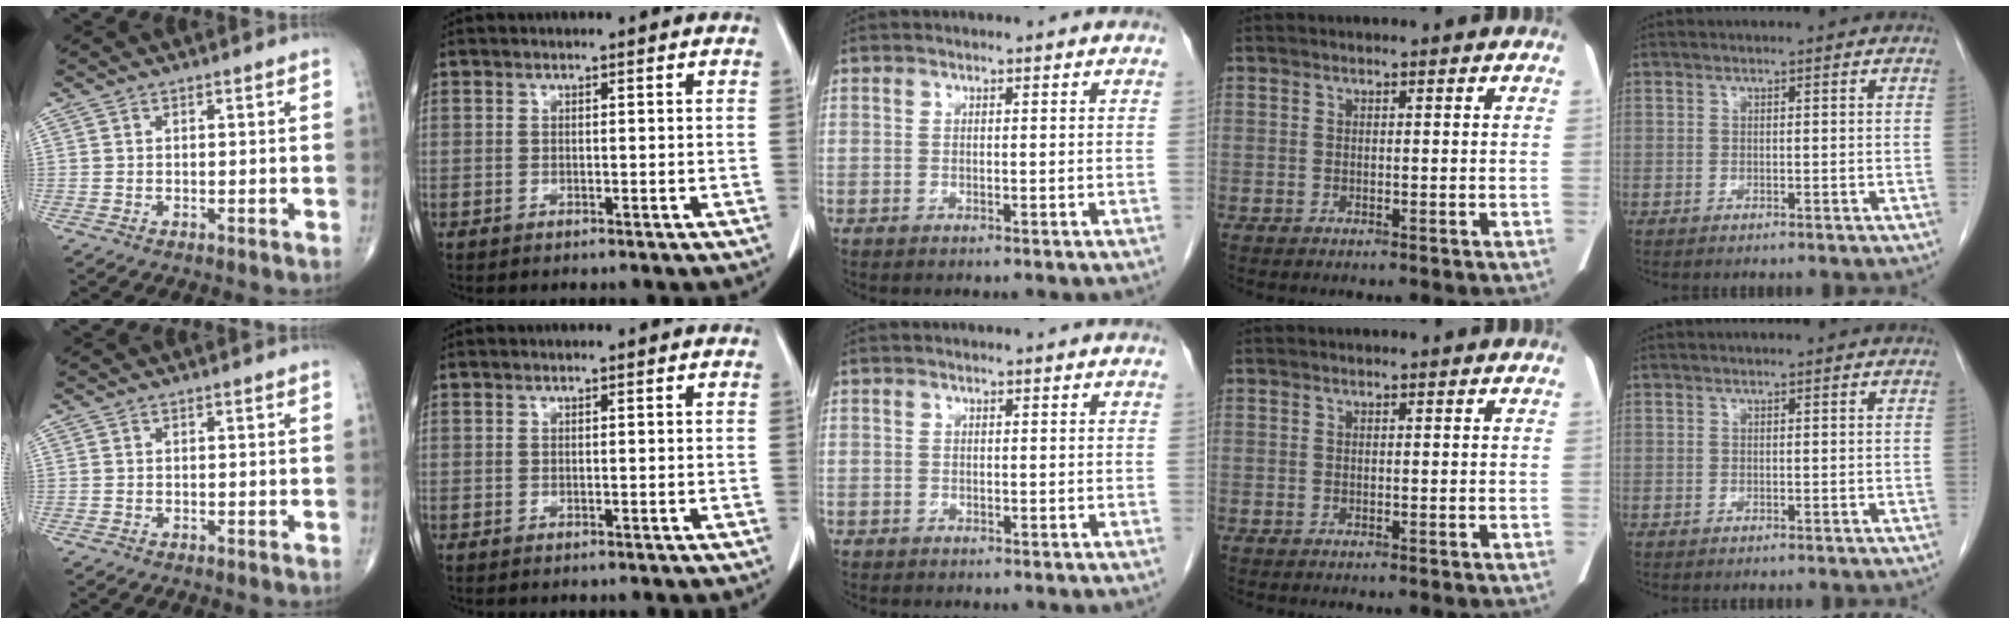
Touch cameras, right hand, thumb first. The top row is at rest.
{"middle": {"total": 1.0, "force": [-0.8, 0.7, 0.1], "torque": [-0.010, 0.002, -0.013]}}